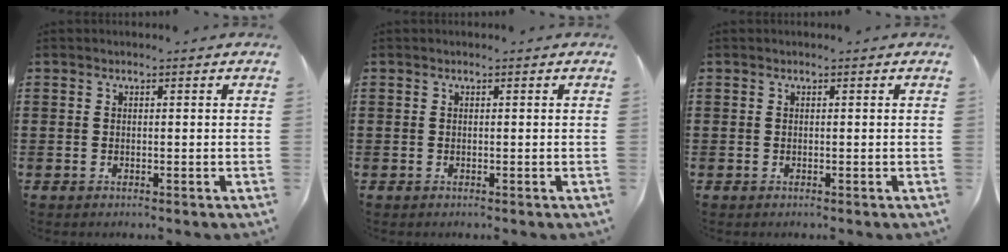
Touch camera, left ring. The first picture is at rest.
{"total": 0.0}
{"total": 0.0}